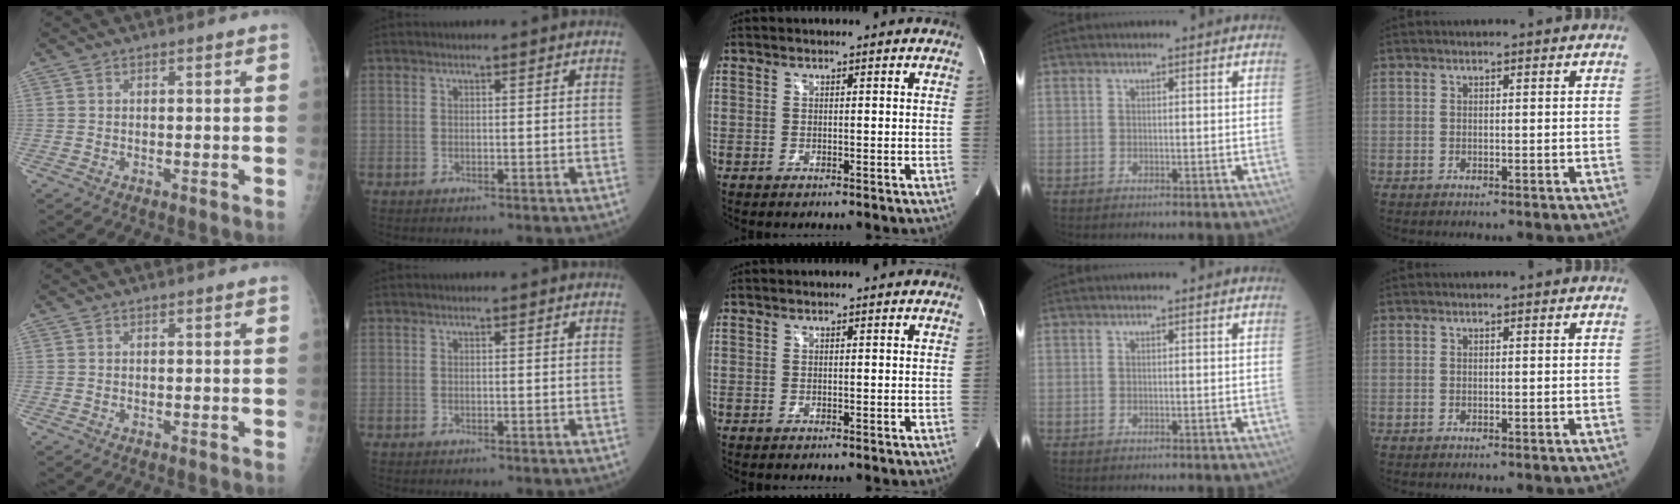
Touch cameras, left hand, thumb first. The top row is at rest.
{}